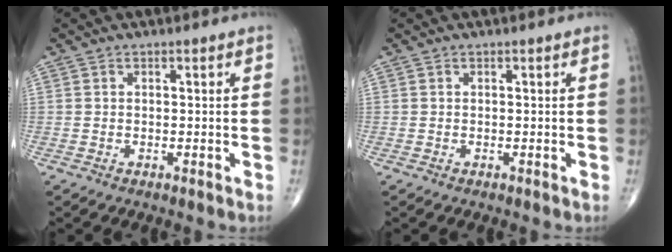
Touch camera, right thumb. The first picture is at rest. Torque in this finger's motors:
{"motor_torque": [-0.51, -0.18, -0.07, -0.17, 0.03]}